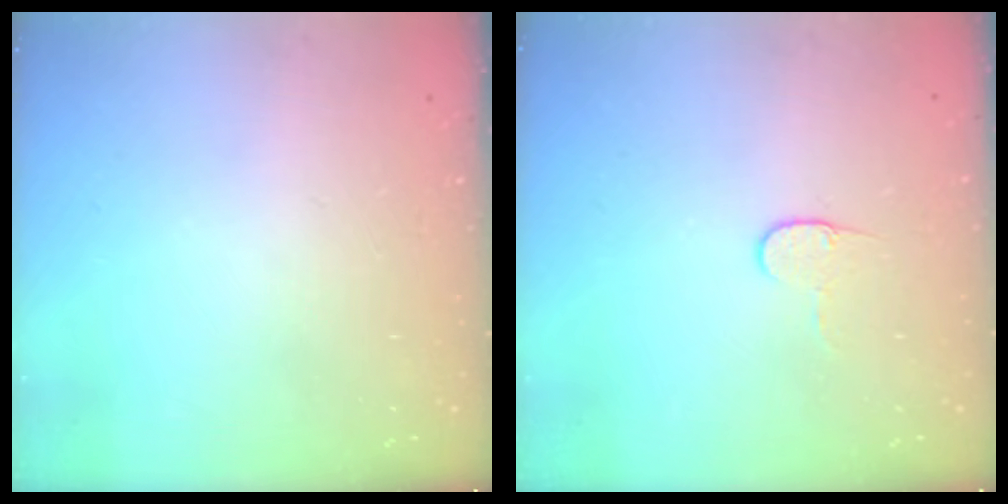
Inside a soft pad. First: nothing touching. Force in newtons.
{"total": 4.3, "press": 4.3, "slide": 0.4}